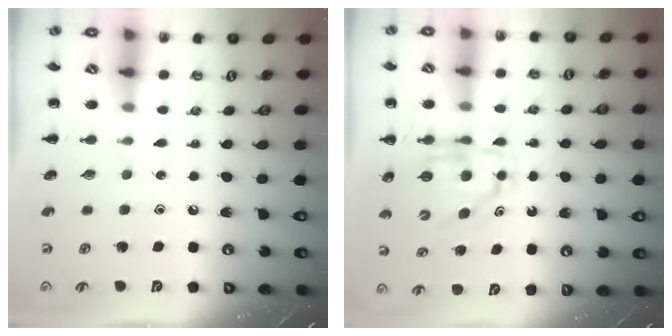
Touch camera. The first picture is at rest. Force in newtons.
{"total": 6.2, "press": 6.1, "slide": 1.0}